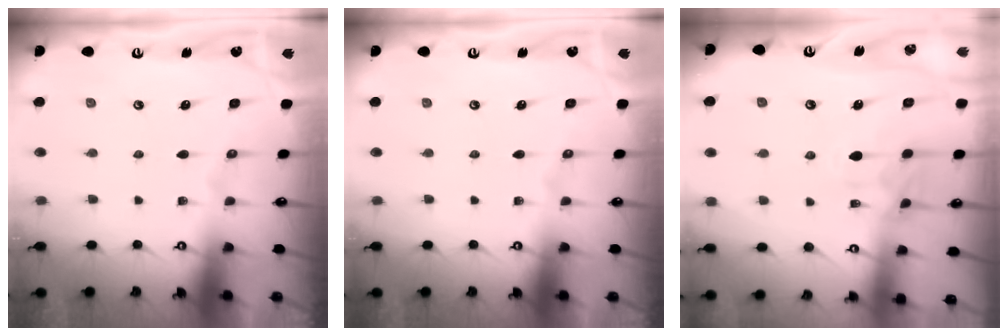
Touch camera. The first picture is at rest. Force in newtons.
{"total": 0.0}
{"total": 2.4, "press": 2.0, "slide": 1.4}